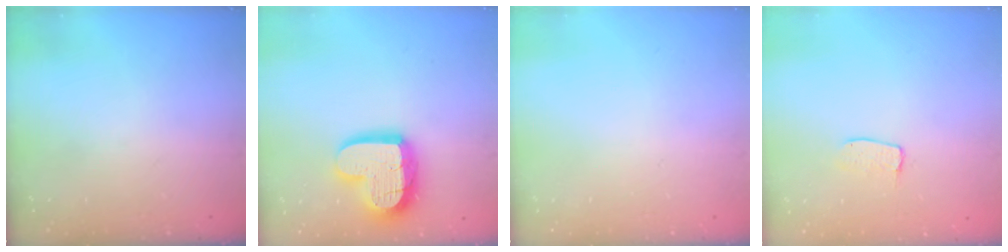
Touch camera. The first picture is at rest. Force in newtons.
{"total": 18.3, "press": 18.2, "slide": 1.9}
{"total": 0.0}
{"total": 4.8, "press": 4.8, "slide": 0.3}